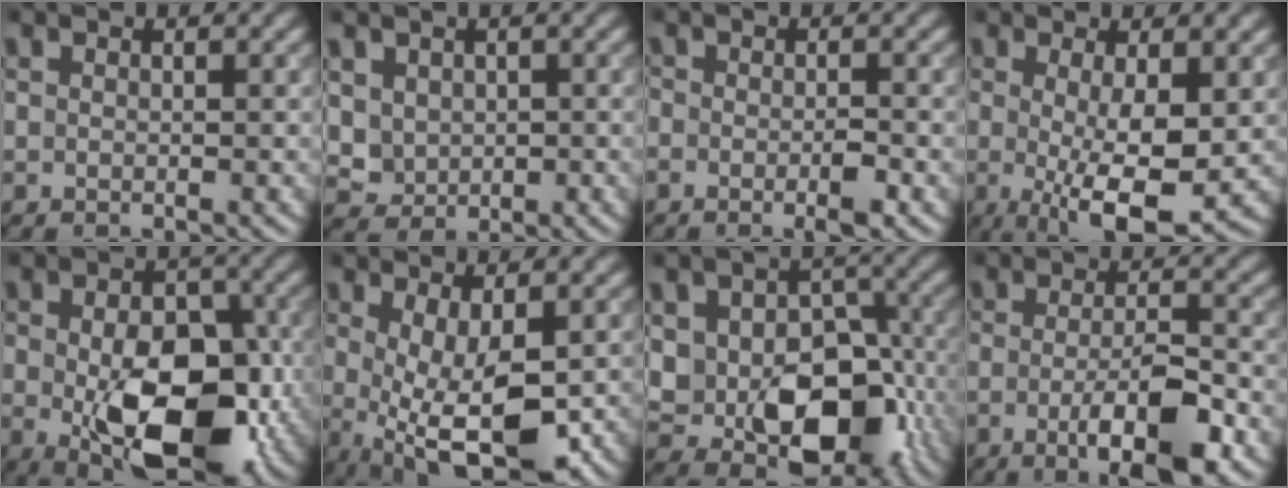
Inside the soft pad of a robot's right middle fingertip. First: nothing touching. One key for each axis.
{"total": 2.5, "fx": 0.7, "fy": 2.3, "fz": 0.9, "tx": -0.025, "ty": -0.007, "tz": 0.018}
{"total": 2.3, "fx": -1.1, "fy": 0.6, "fz": 1.9, "tx": -0.032, "ty": -0.005, "tz": -0.022}
{"total": 6.6, "fx": -0.6, "fy": 1.7, "fz": 6.4, "tx": -0.103, "ty": -0.016, "tz": -0.005}
{"total": 12.0, "fx": -2.4, "fy": 7.0, "fz": 9.5, "tx": -0.146, "ty": -0.023, "tz": -0.035}
{"total": 8.0, "fx": -1.0, "fy": 3.1, "fz": 7.3, "tx": -0.140, "ty": -0.018, "tz": -0.008}
{"total": 10.9, "fx": -1.9, "fy": 7.5, "fz": 7.6, "tx": -0.107, "ty": -0.003, "tz": -0.029}
{"total": 6.4, "fx": -2.5, "fy": 1.6, "fz": 5.7, "tx": -0.093, "ty": -0.003, "tz": -0.041}